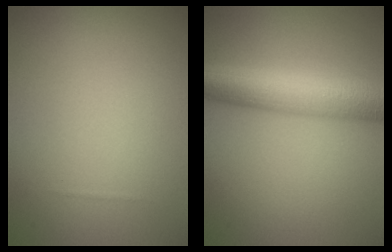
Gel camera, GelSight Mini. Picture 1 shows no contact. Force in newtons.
{"total": 7.2, "press": 7.2, "slide": 0.3}